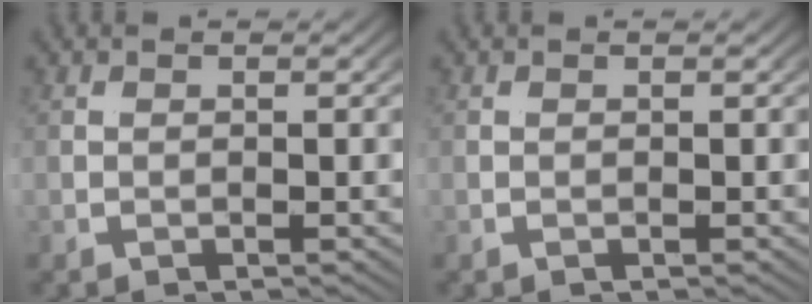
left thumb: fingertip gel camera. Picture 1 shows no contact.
{"total": 0.0}